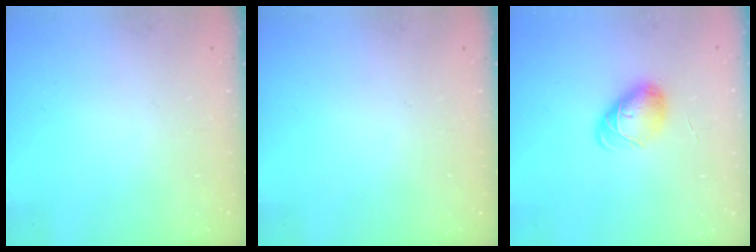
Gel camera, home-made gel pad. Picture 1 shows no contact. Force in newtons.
{"total": 0.0}
{"total": 8.2, "press": 8.2, "slide": 0.5}